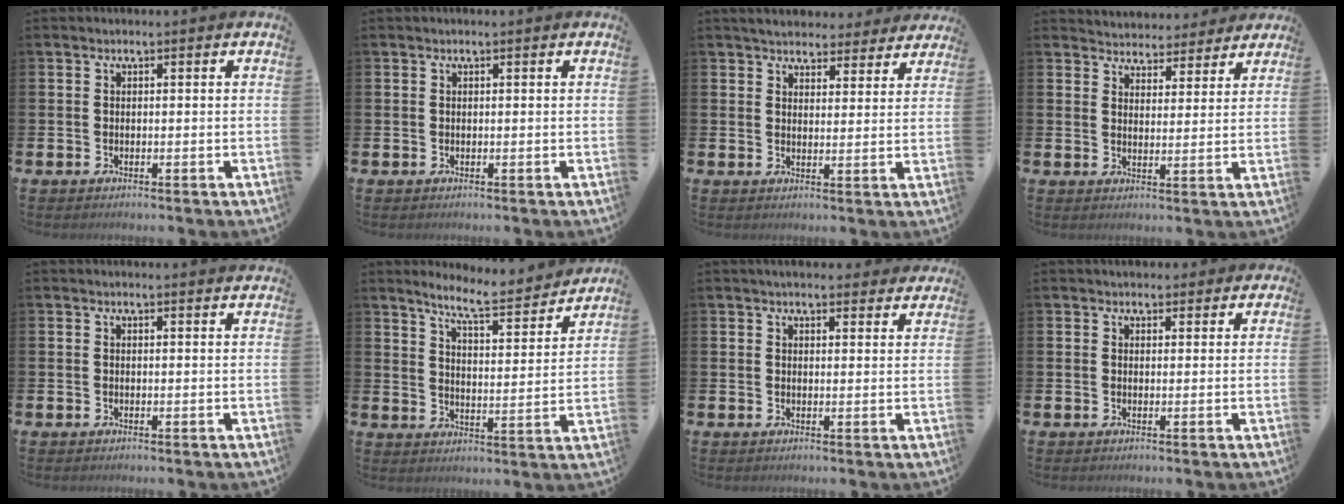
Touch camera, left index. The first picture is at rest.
{"total": 0.0}
{"total": 4.8, "force": [4.6, 1.3, 0.3], "torque": [-0.021, -0.026, 0.081]}
{"total": 4.3, "force": [4.1, 1.3, -0.4], "torque": [-0.009, -0.030, 0.071]}
{"total": 0.8, "force": [0.8, -0.1, 0.1], "torque": [0.010, -0.008, 0.013]}
{"total": 7.6, "force": [7.0, 0.6, 2.7], "torque": [-0.074, -0.044, 0.121]}
{"total": 3.3, "force": [3.2, 0.6, 0.5], "torque": [-0.007, -0.016, 0.057]}
{"total": 2.1, "force": [1.9, 1.0, 0.0], "torque": [0.014, -0.006, 0.030]}